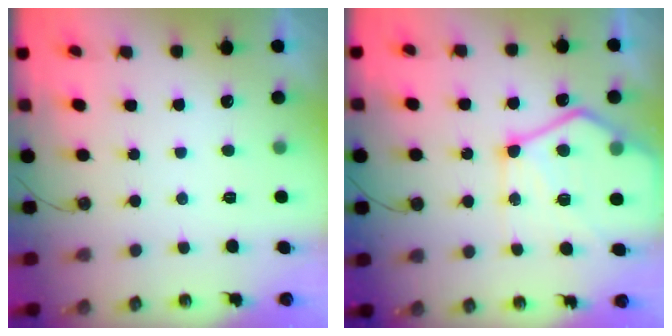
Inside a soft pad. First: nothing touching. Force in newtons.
{"total": 18.4, "press": 18.3, "slide": 2.0}